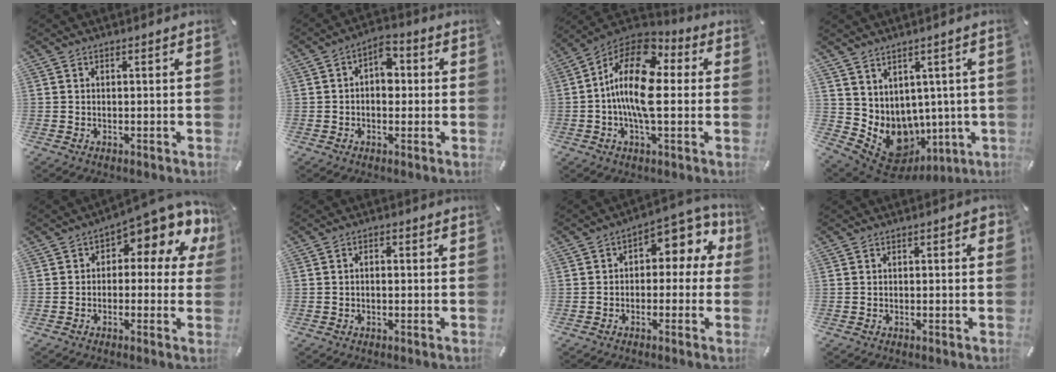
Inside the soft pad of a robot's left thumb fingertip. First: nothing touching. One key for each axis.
{"total": 6.5, "fx": 0.3, "fy": 4.3, "fz": 4.8, "tx": -0.061, "ty": 0.004, "tz": -0.002}
{"total": 17.6, "fx": 0.8, "fy": 8.7, "fz": 15.3, "tx": -0.304, "ty": -0.008, "tz": 0.010}
{"total": 9.8, "fx": -0.4, "fy": 9.0, "fz": 3.8, "tx": -0.074, "ty": -0.030, "tz": 0.015}
{"total": 8.6, "fx": 4.9, "fy": 3.3, "fz": 6.3, "tx": -0.092, "ty": -0.045, "tz": 0.082}
{"total": 1.5, "fx": -0.3, "fy": 0.9, "fz": 1.1, "tx": -0.022, "ty": 0.002, "tz": -0.006}
{"total": 7.6, "fx": 2.7, "fy": 4.6, "fz": 5.4, "tx": -0.070, "ty": -0.022, "tz": 0.043}
{"total": 1.3, "fx": 0.0, "fy": 0.7, "fz": 1.1, "tx": -0.013, "ty": 0.001, "tz": -0.004}